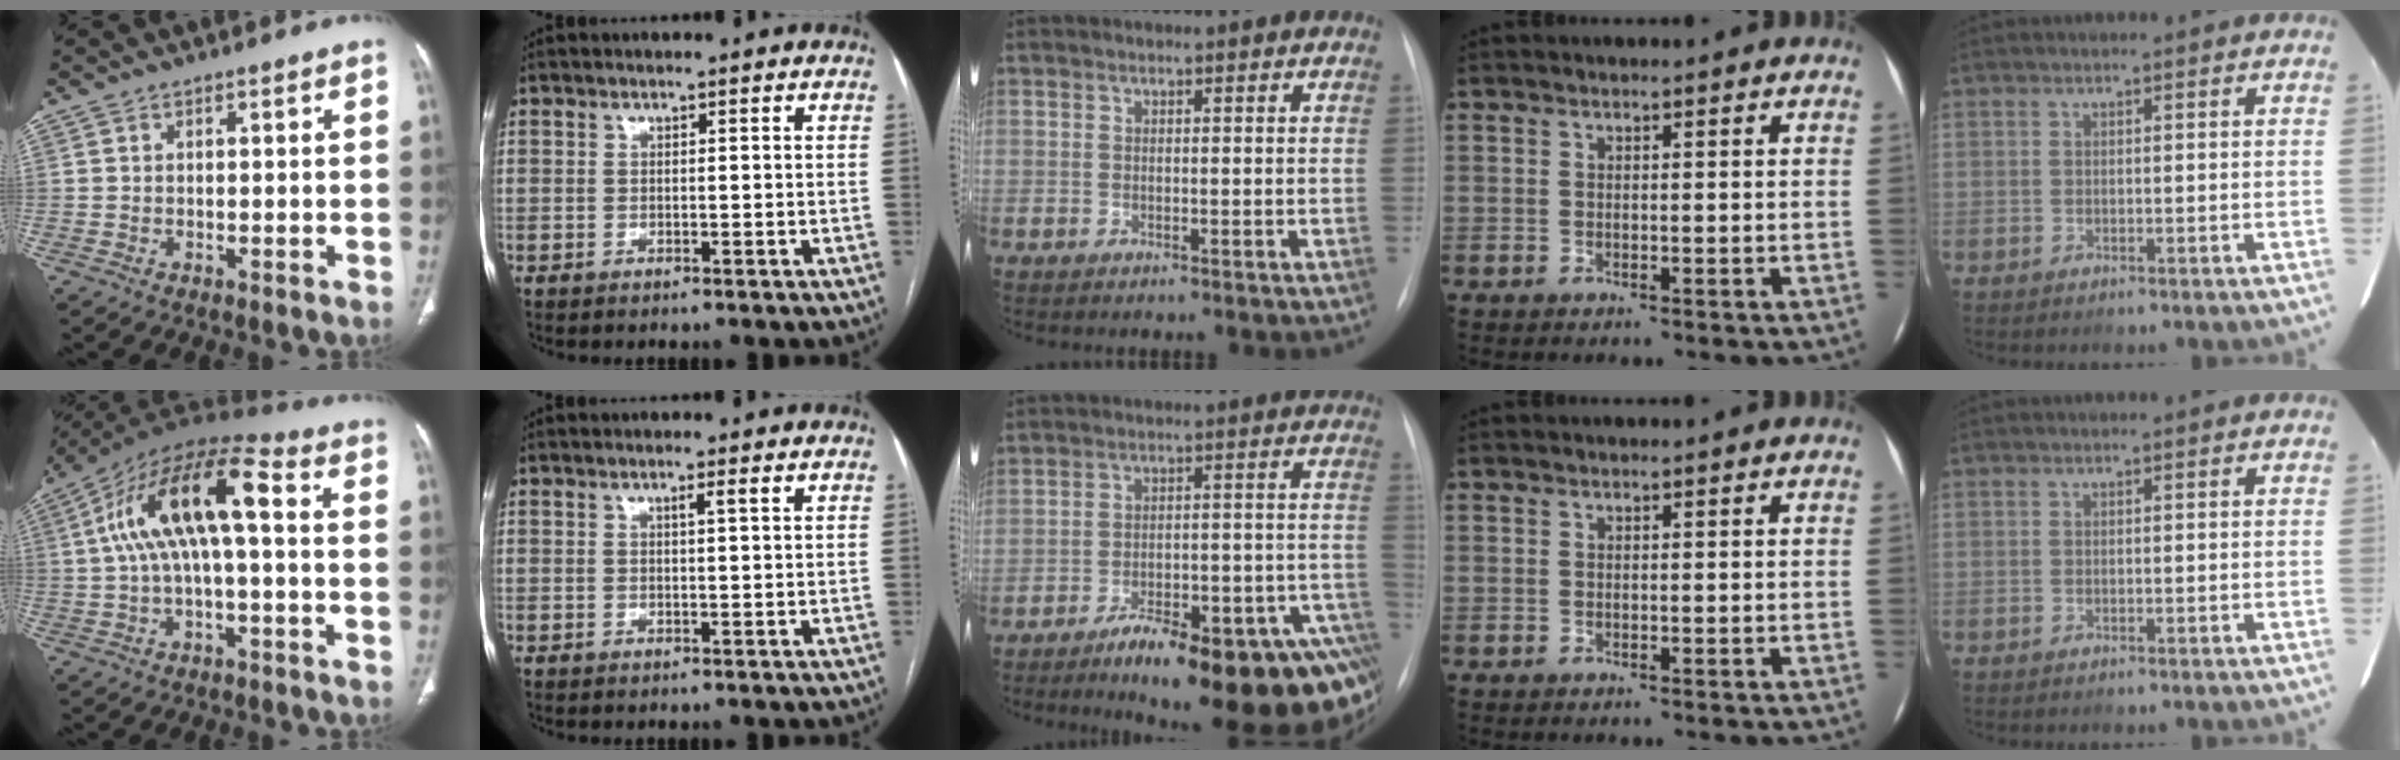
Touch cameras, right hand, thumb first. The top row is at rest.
{"thumb": {"total": 16.2, "force": [1.6, 6.2, 14.8], "torque": [-0.276, 0.051, 0.023]}, "index": {"total": 1.2, "force": [0.7, -0.2, 1.0], "torque": [-0.019, 0.000, 0.011]}, "middle": {"total": 22.8, "force": [-15.5, 5.2, 15.9], "torque": [-0.113, 0.031, -0.207]}}